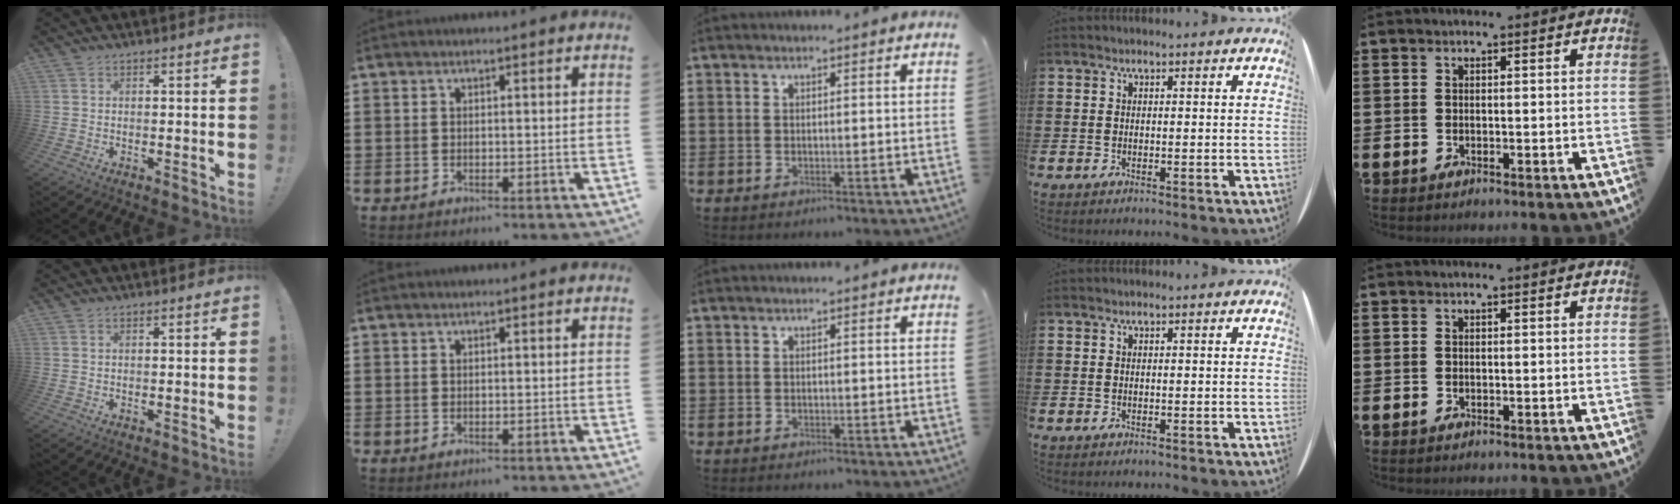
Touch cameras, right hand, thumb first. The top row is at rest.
{}